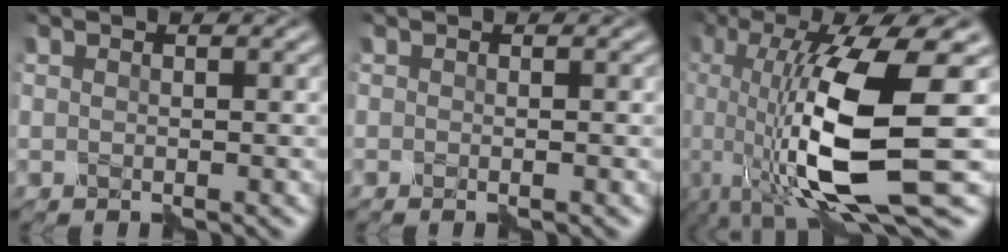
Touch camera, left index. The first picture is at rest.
{"total": 0.0}
{"total": 12.6, "force": [-2.3, 3.3, 12.0], "torque": [-0.211, -0.009, -0.044]}